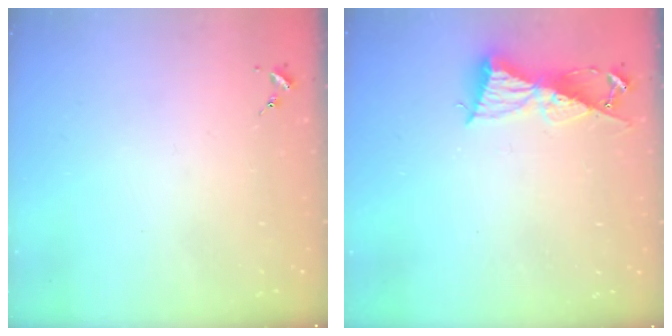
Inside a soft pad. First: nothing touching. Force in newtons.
{"total": 9.2, "press": 9.2, "slide": 0.3}